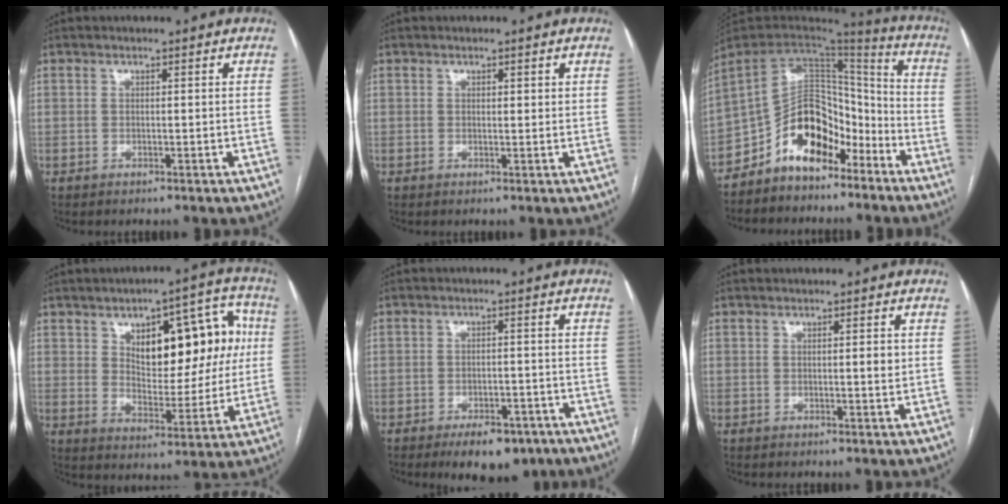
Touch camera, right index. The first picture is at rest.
{"total": 1.0, "force": [0.6, 0.5, 0.7], "torque": [-0.006, 0.000, 0.005]}
{"total": 13.2, "force": [-8.7, 7.3, 6.7], "torque": [-0.119, 0.043, -0.159]}
{"total": 15.7, "force": [4.2, 7.1, 13.3], "torque": [-0.167, 0.038, 0.068]}
{"total": 7.7, "force": [-5.2, 3.6, 4.4], "torque": [-0.057, 0.002, -0.074]}
{"total": 1.5, "force": [0.2, 0.2, 1.5], "torque": [-0.022, 0.001, 0.002]}